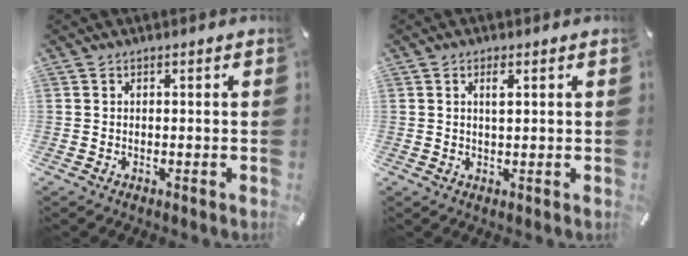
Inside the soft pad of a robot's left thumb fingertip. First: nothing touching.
{"total": 2.3, "force": [0.9, 0.7, 2.0], "torque": [-0.035, 0.001, 0.012]}